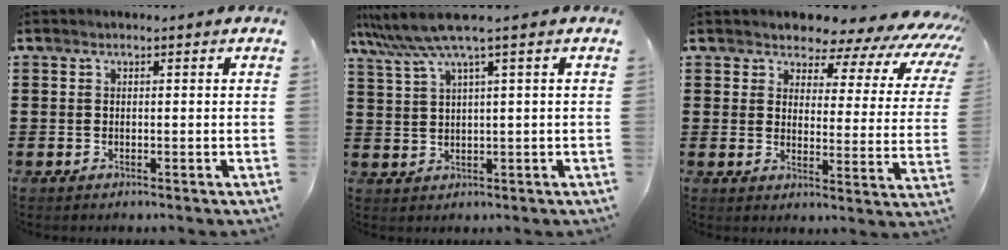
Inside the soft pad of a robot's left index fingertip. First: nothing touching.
{"total": 5.7, "force": [3.2, -0.4, 4.8], "torque": [-0.116, -0.017, 0.050]}
{"total": 5.8, "force": [5.2, 2.1, 1.7], "torque": [-0.047, -0.040, 0.085]}